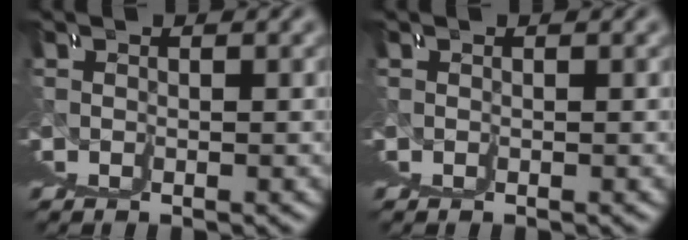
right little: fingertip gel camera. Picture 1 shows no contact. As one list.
[{"total": 0.0}]